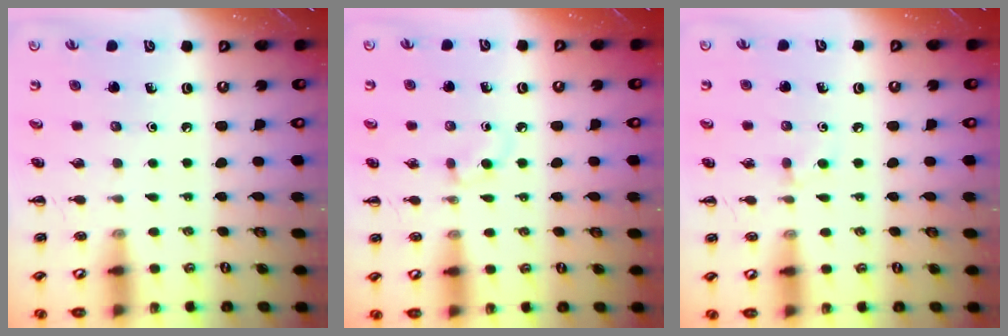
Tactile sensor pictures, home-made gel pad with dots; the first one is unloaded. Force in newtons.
{"total": 2.4, "press": 2.1, "slide": 1.1}
{"total": 4.3, "press": 4.0, "slide": 1.5}